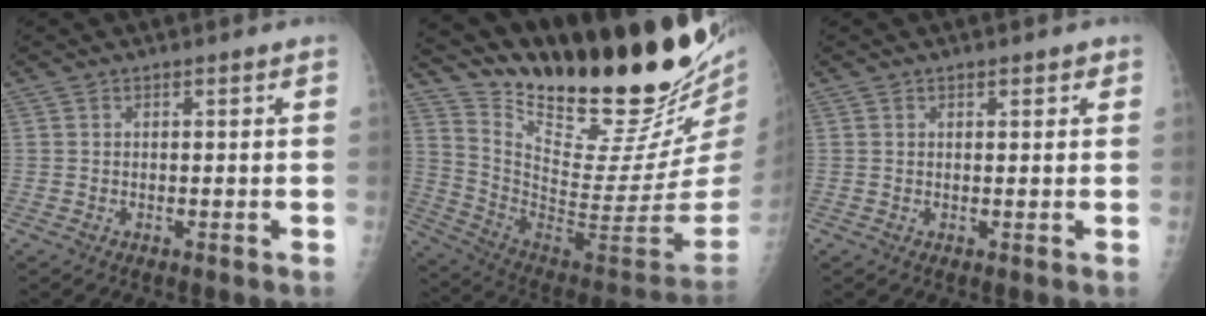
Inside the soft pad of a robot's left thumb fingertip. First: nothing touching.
{"total": 30.6, "force": [24.7, 5.7, 17.0], "torque": [-0.242, -0.174, 0.380]}
{"total": 1.5, "force": [0.9, 0.8, 0.9], "torque": [-0.002, -0.002, 0.009]}